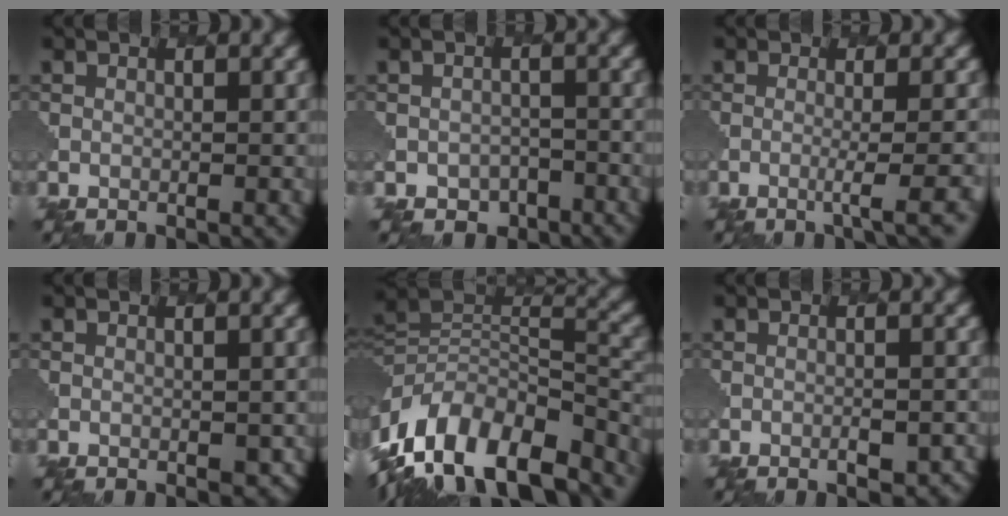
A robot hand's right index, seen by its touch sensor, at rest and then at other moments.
{"total": 2.3, "force": [-1.6, 1.6, 0.2], "torque": [0.005, -0.008, -0.024]}
{"total": 3.5, "force": [-1.1, 0.7, 3.2], "torque": [-0.038, 0.006, -0.028]}
{"total": 2.3, "force": [-0.6, 1.4, 1.8], "torque": [-0.019, -0.008, -0.002]}
{"total": 15.0, "force": [-8.8, 7.8, 9.2], "torque": [-0.183, 0.001, -0.142]}
{"total": 2.3, "force": [-1.2, 0.8, 1.8], "torque": [-0.030, 0.002, -0.015]}